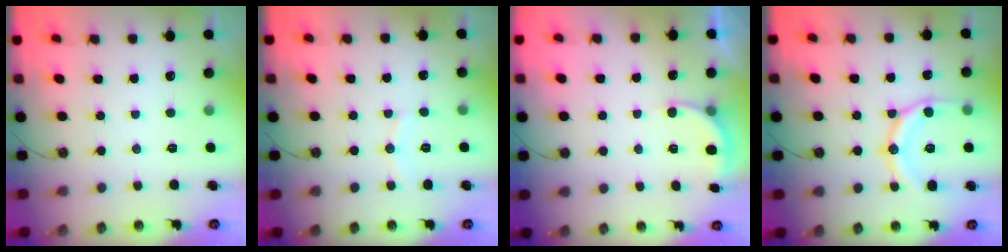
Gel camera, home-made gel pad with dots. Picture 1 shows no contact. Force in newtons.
{"total": 5.2, "press": 5.2, "slide": 0.6}
{"total": 3.0, "press": 2.9, "slide": 0.7}
{"total": 14.6, "press": 14.5, "slide": 1.6}